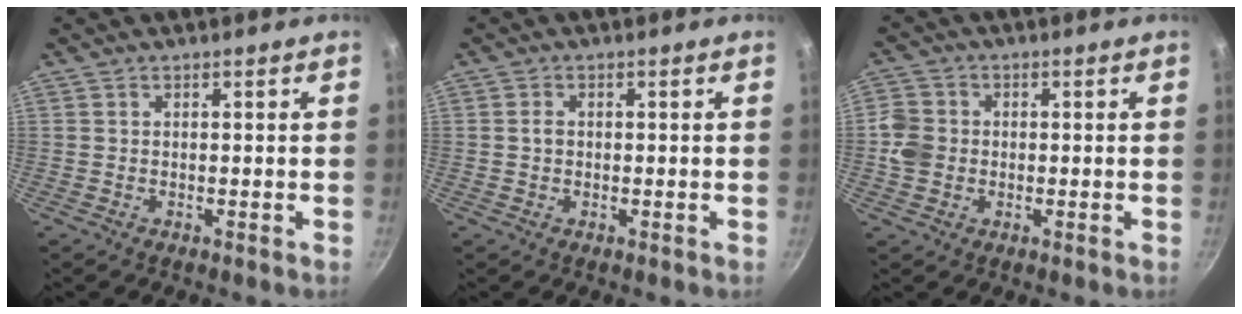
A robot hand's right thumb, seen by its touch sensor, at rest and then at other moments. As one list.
[{"total": 1.3, "force": [0.0, 1.0, 0.8], "torque": [-0.011, 0.006, -0.001]}, {"total": 5.4, "force": [-0.6, 4.7, 2.4], "torque": [-0.031, 0.010, -0.021]}]